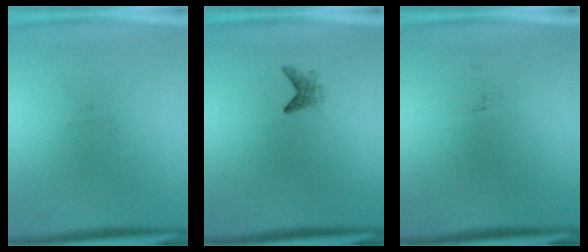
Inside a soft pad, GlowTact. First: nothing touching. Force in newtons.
{"total": 1.5}
{"total": 0.0}